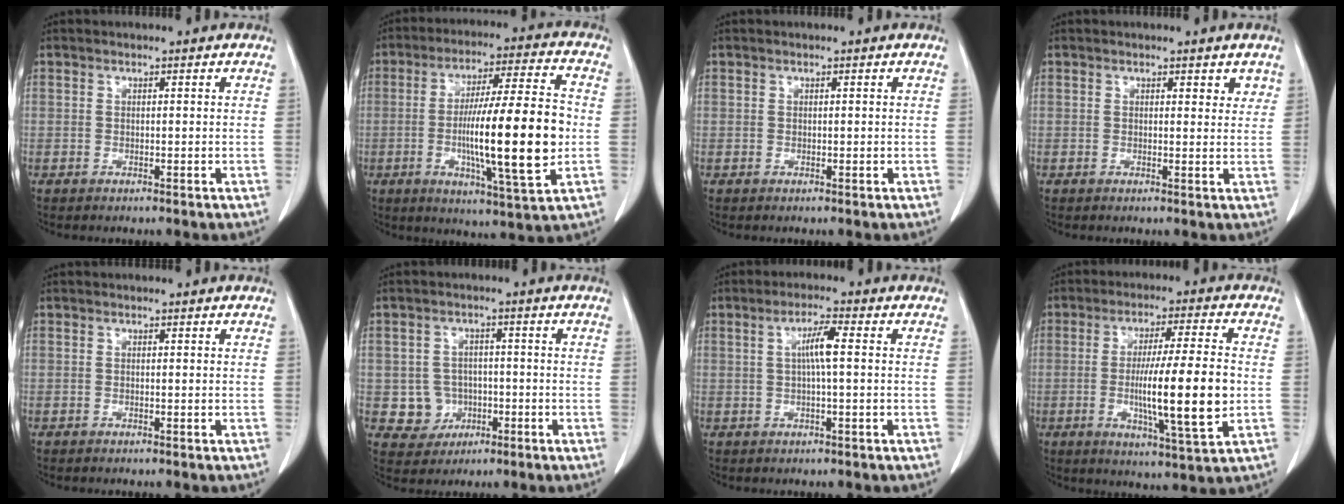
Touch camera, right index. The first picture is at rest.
{"total": 18.1, "force": [-2.3, 1.2, 17.9], "torque": [-0.300, -0.005, -0.037]}
{"total": 0.0}
{"total": 2.3, "force": [1.6, 1.0, 1.2], "torque": [-0.008, -0.006, 0.021]}
{"total": 0.0}
{"total": 5.3, "force": [-0.9, 5.1, 0.8], "torque": [-0.007, 0.010, -0.006]}
{"total": 4.0, "force": [0.6, 0.3, 3.9], "torque": [-0.072, 0.009, 0.011]}
{"total": 13.6, "force": [-1.7, 0.3, 13.5], "torque": [-0.227, -0.014, -0.030]}